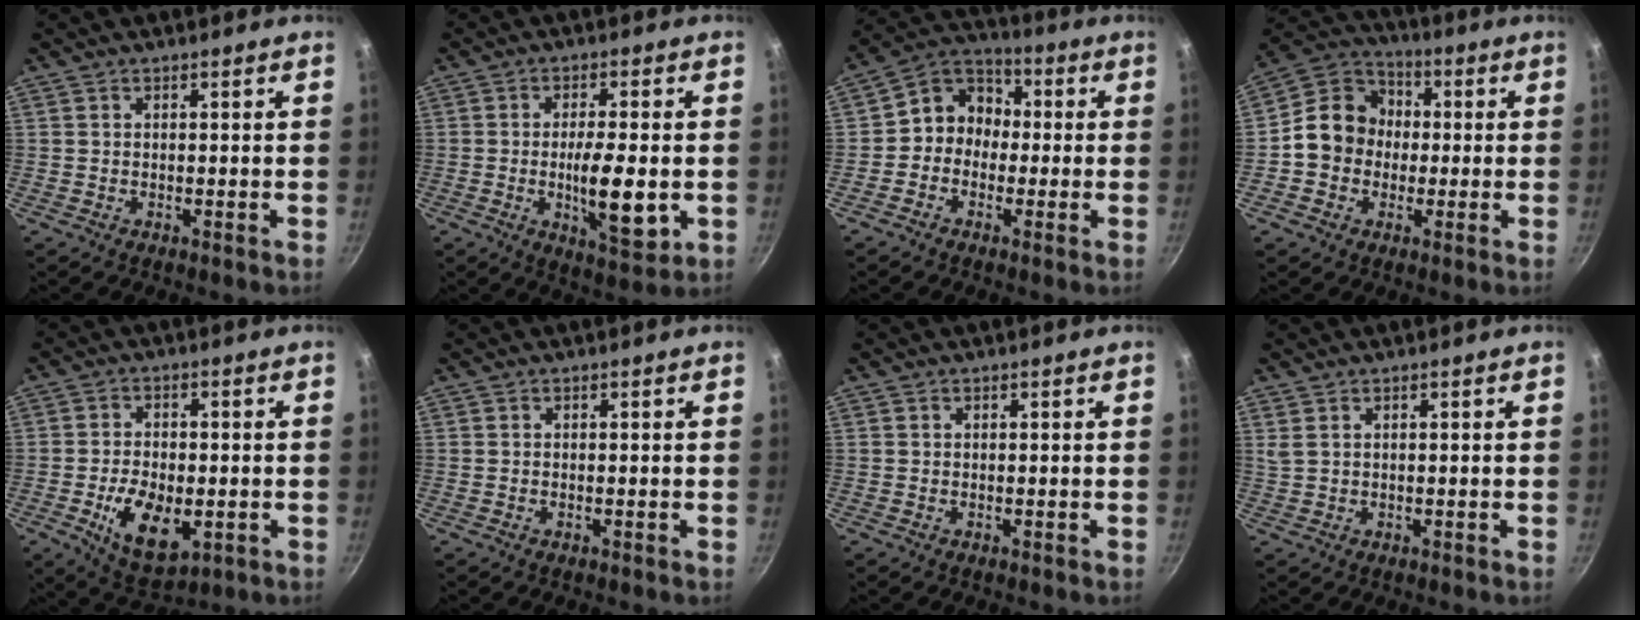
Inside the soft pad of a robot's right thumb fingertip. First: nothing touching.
{"total": 10.8, "force": [-1.7, 3.4, 10.1], "torque": [-0.158, -0.003, -0.022]}
{"total": 8.7, "force": [-0.7, 7.6, 4.2], "torque": [-0.028, 0.035, -0.037]}
{"total": 11.9, "force": [-0.6, 10.5, 5.6], "torque": [-0.055, 0.031, -0.032]}
{"total": 11.3, "force": [-2.8, 6.3, 8.9], "torque": [-0.140, -0.003, -0.036]}
{"total": 0.0}
{"total": 0.0}
{"total": 1.6, "force": [0.8, 0.7, 1.1], "torque": [-0.023, 0.000, 0.022]}